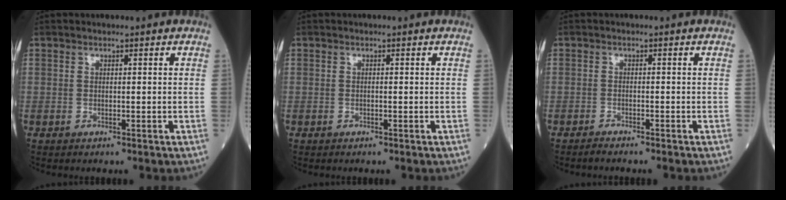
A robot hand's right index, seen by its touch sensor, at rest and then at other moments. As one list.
[{"total": 0.0}, {"total": 1.7, "force": [-1.5, -0.2, 0.7], "torque": [-0.015, 0.000, -0.023]}]